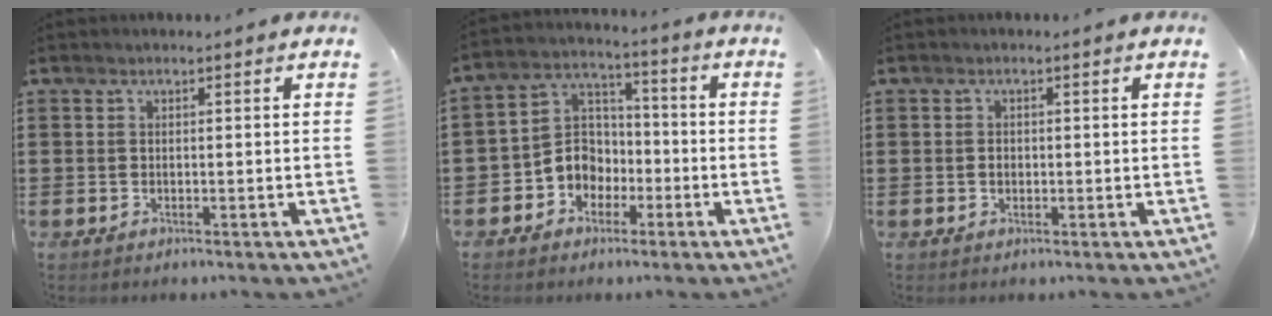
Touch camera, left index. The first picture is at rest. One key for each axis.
{"total": 6.6, "fx": -2.6, "fy": 5.8, "fz": 1.6, "tx": -0.065, "ty": 0.005, "tz": -0.057}
{"total": 1.1, "fx": 0.0, "fy": 0.8, "fz": 0.7, "tx": -0.016, "ty": 0.003, "tz": -0.001}